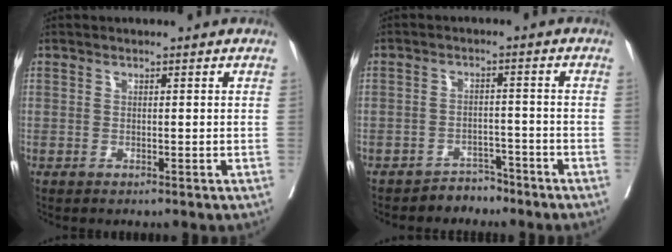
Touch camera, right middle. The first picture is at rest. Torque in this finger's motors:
{"motor_torque": [-0.04, -0.07, -0.03, -0.01]}